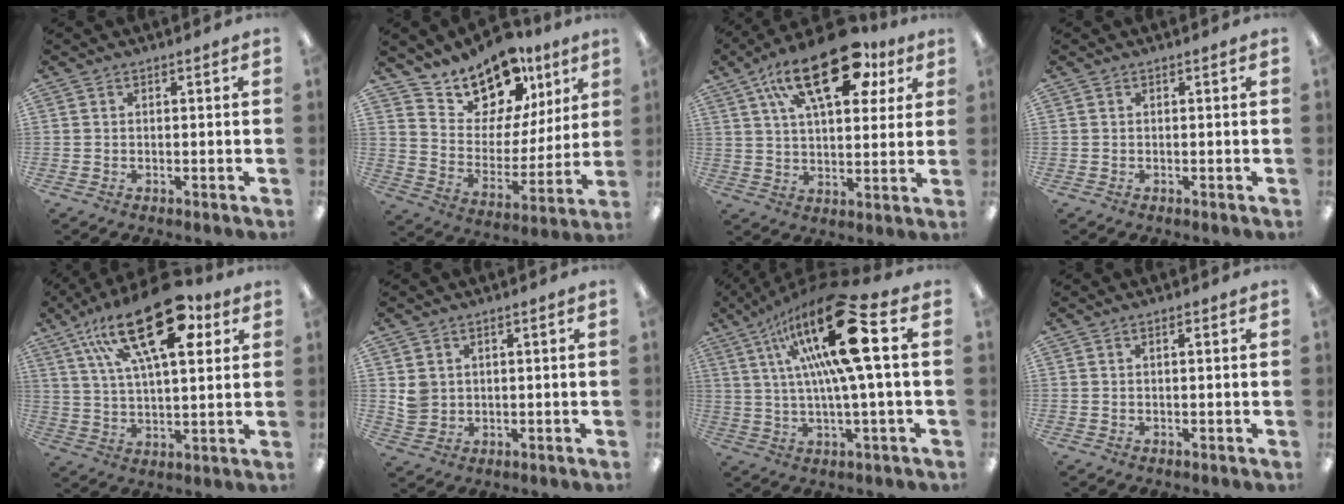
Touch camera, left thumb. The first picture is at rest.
{"total": 14.2, "force": [12.4, 6.5, 2.1], "torque": [-0.052, -0.117, 0.230]}
{"total": 22.6, "force": [12.1, 10.4, 15.9], "torque": [-0.247, -0.044, 0.203]}
{"total": 0.0}
{"total": 24.5, "force": [12.4, 10.6, 18.2], "torque": [-0.307, -0.049, 0.205]}
{"total": 3.7, "force": [1.1, 3.5, 0.7], "torque": [-0.014, 0.003, 0.020]}
{"total": 23.1, "force": [8.2, 4.9, 21.1], "torque": [-0.385, -0.040, 0.114]}
{"total": 1.2, "force": [0.5, 0.3, 1.1], "torque": [-0.022, 0.003, 0.008]}